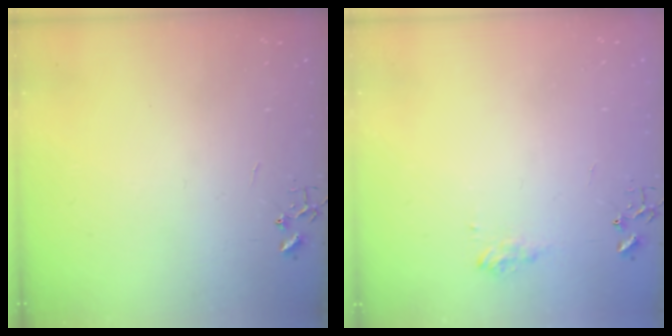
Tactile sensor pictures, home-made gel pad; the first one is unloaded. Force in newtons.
{"total": 7.7, "press": 7.7, "slide": 0.4}